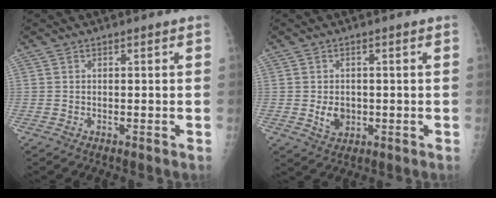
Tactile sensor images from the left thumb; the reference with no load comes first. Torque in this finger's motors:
{"motor_torque": [0.74, 0.57, 0.47, -0.04, 0.01]}